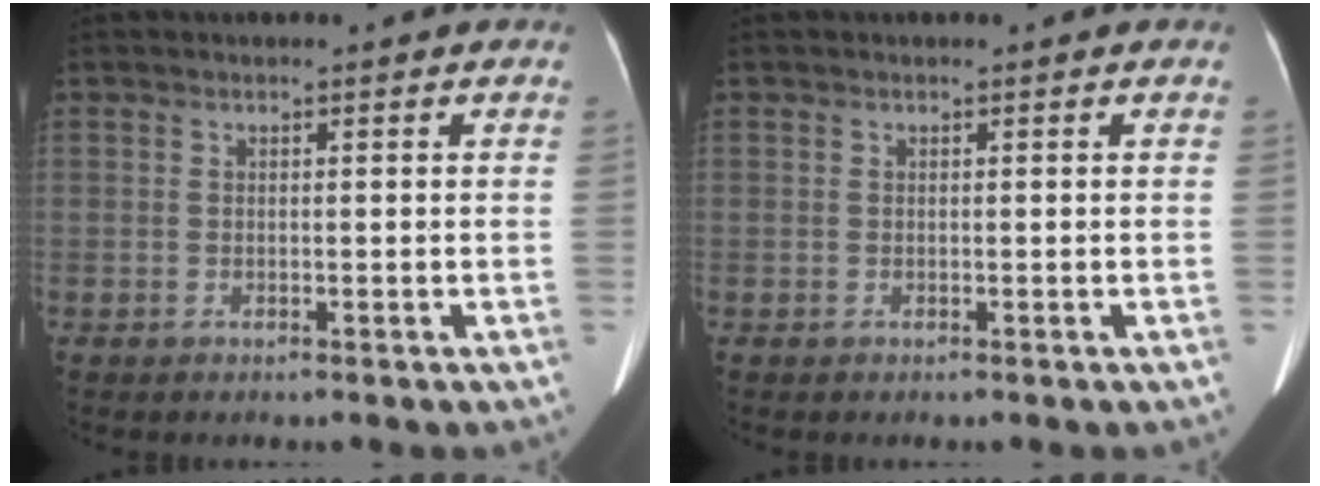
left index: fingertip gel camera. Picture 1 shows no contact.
{"total": 0.0}